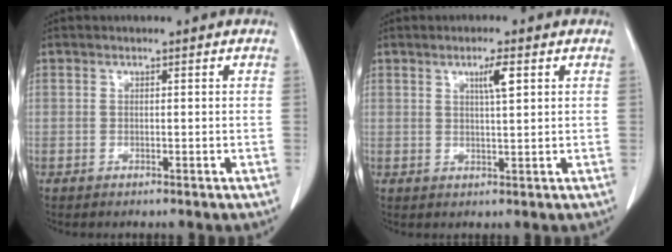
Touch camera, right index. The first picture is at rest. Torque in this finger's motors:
{"motor_torque": [0.22, 0.09, 0.05, 0.02]}